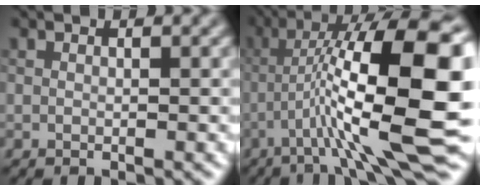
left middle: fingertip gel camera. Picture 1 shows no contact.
{"total": 14.6, "force": [-2.3, 2.3, 14.2], "torque": [-0.235, 0.020, -0.031]}